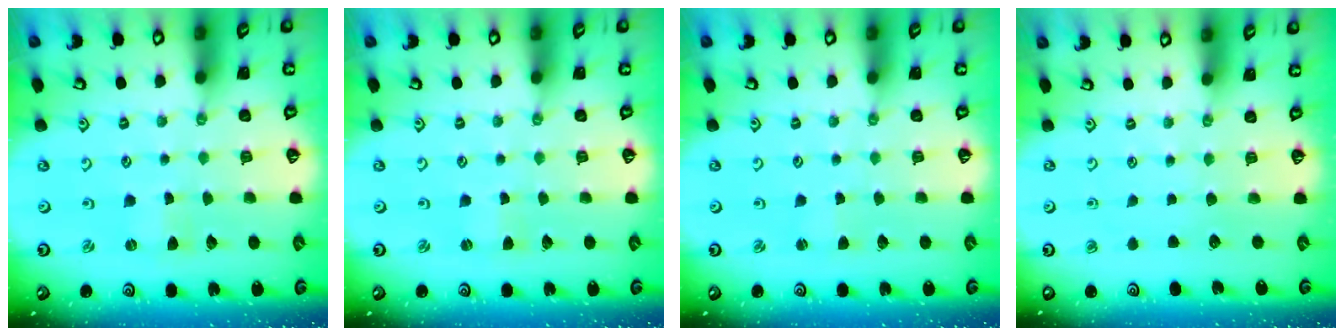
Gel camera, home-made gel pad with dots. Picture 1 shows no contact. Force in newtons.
{"total": 1.0, "press": 1.0, "slide": 0.3}
{"total": 1.4, "press": 1.4, "slide": 0.3}
{"total": 0.0}